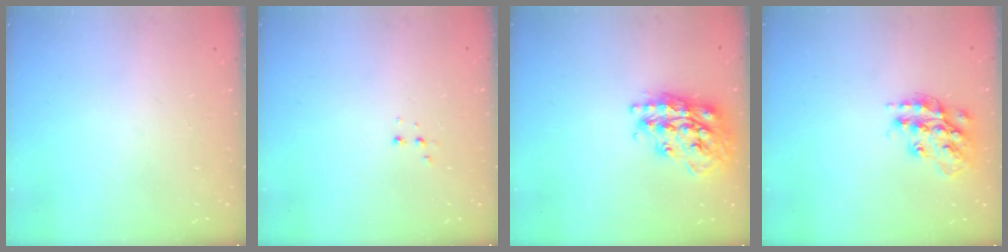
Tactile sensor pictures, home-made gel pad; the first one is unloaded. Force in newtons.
{"total": 3.0, "press": 2.9, "slide": 0.7}
{"total": 20.8, "press": 20.8, "slide": 1.4}
{"total": 16.1, "press": 16.1, "slide": 1.2}